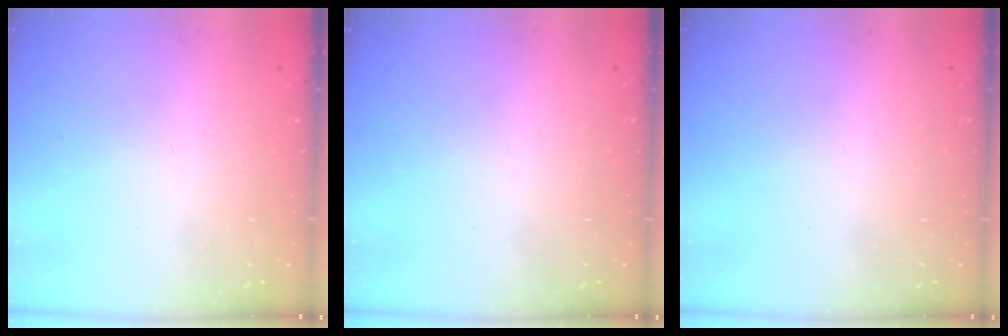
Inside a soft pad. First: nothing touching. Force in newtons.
{"total": 0.0}
{"total": 0.0}